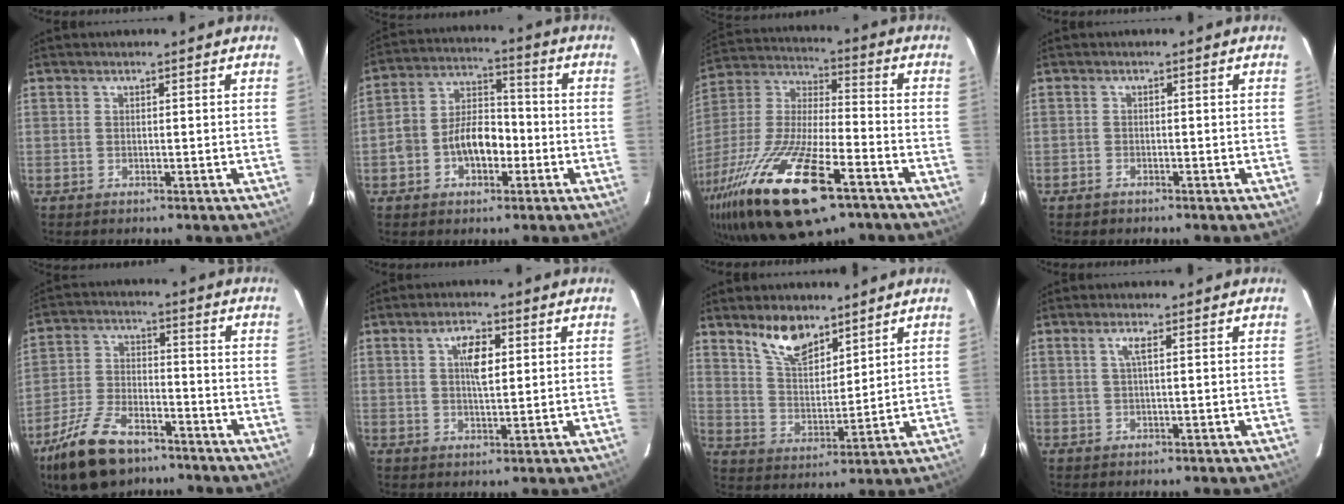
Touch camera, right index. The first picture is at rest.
{"total": 10.2, "force": [-3.2, 6.5, 7.2], "torque": [-0.139, 0.026, -0.050]}
{"total": 28.5, "force": [-16.4, 9.3, 21.3], "torque": [-0.426, -0.056, -0.286]}
{"total": 1.2, "force": [-0.9, 0.8, 0.0], "torque": [-0.002, 0.002, -0.014]}
{"total": 15.2, "force": [-10.7, 7.0, 8.1], "torque": [-0.180, -0.013, -0.192]}
{"total": 5.2, "force": [1.5, 2.0, 4.5], "torque": [-0.078, 0.006, 0.027]}
{"total": 9.5, "force": [7.0, 4.1, 5.0], "torque": [-0.083, 0.001, 0.137]}
{"total": 1.8, "force": [0.5, -0.2, 1.7], "torque": [-0.032, -0.001, 0.009]}